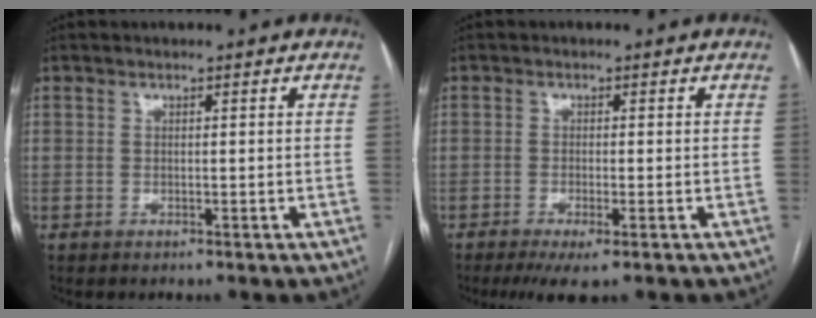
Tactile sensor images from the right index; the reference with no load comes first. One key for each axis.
{"total": 4.0, "fx": -2.3, "fy": 0.6, "fz": 3.2, "tx": -0.053, "ty": -0.012, "tz": -0.037}